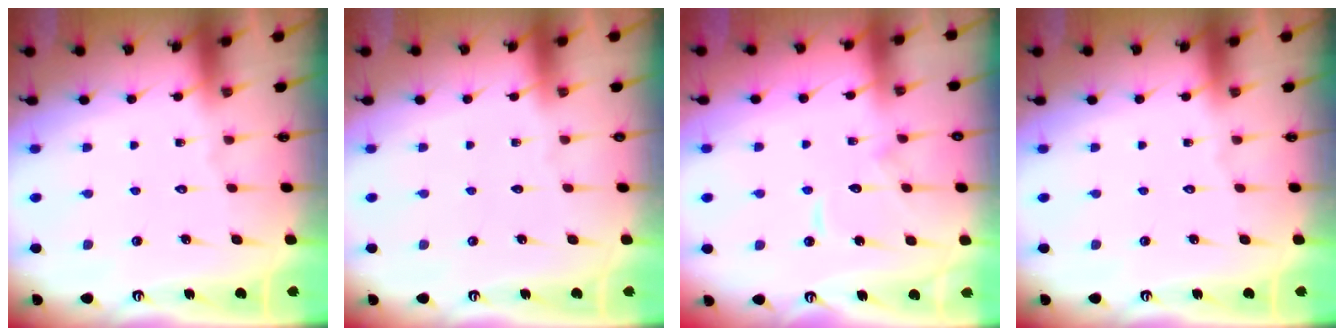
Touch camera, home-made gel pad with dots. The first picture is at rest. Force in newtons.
{"total": 0.0}
{"total": 8.5, "press": 8.4, "slide": 0.8}
{"total": 0.0}